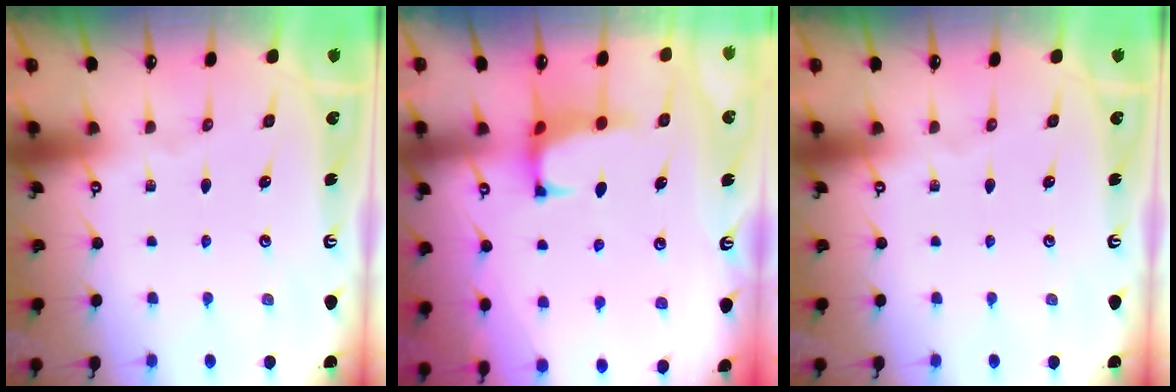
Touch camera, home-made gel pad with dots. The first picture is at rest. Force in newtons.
{"total": 1.3, "press": 1.2, "slide": 0.7}
{"total": 0.0}